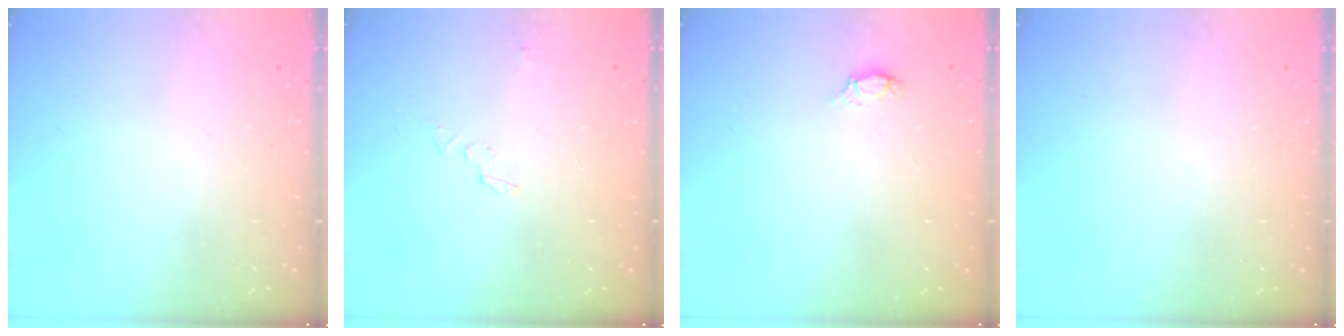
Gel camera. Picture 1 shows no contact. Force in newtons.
{"total": 2.8, "press": 2.8, "slide": 0.2}
{"total": 3.1, "press": 3.1, "slide": 0.4}
{"total": 0.0}